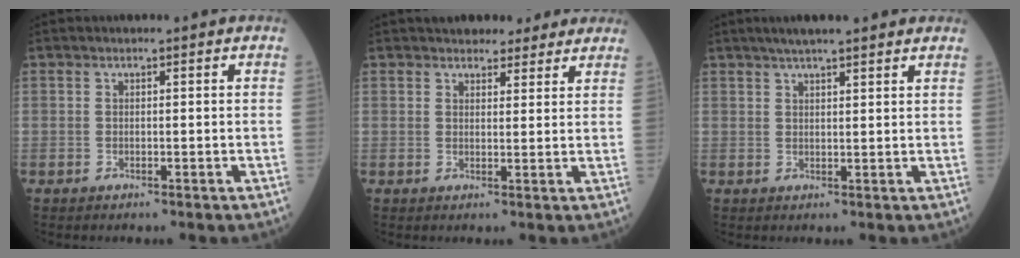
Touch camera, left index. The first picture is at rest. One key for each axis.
{"total": 6.7, "fx": 5.8, "fy": 2.8, "fz": 1.9, "tx": -0.011, "ty": 0.014, "tz": 0.070}
{"total": 8.1, "fx": 6.5, "fy": 1.0, "fz": 4.7, "tx": -0.065, "ty": 0.033, "tz": 0.090}